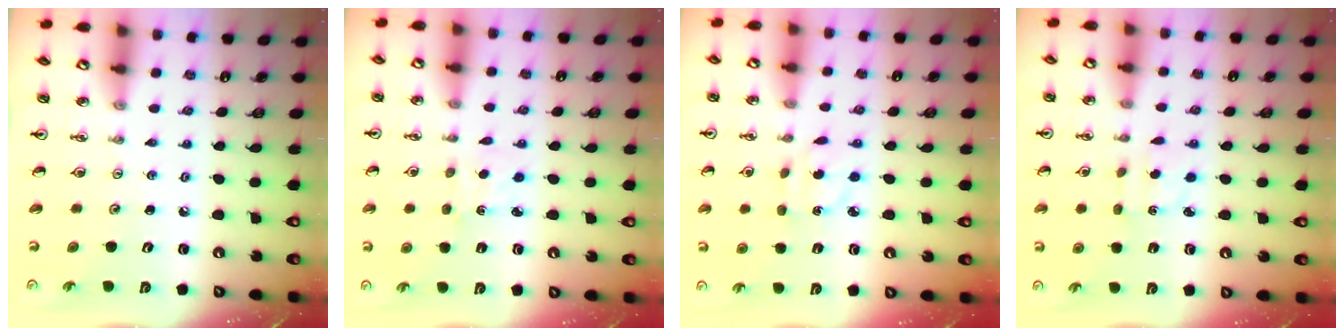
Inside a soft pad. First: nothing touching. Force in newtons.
{"total": 2.7, "press": 2.7, "slide": 0.4}
{"total": 3.9, "press": 3.9, "slide": 0.5}
{"total": 2.7, "press": 2.6, "slide": 0.5}